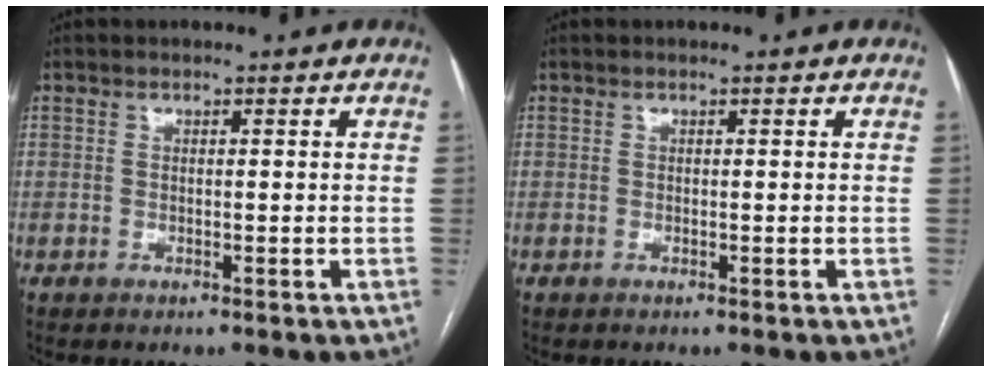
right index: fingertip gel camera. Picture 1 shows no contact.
{"total": 0.0}